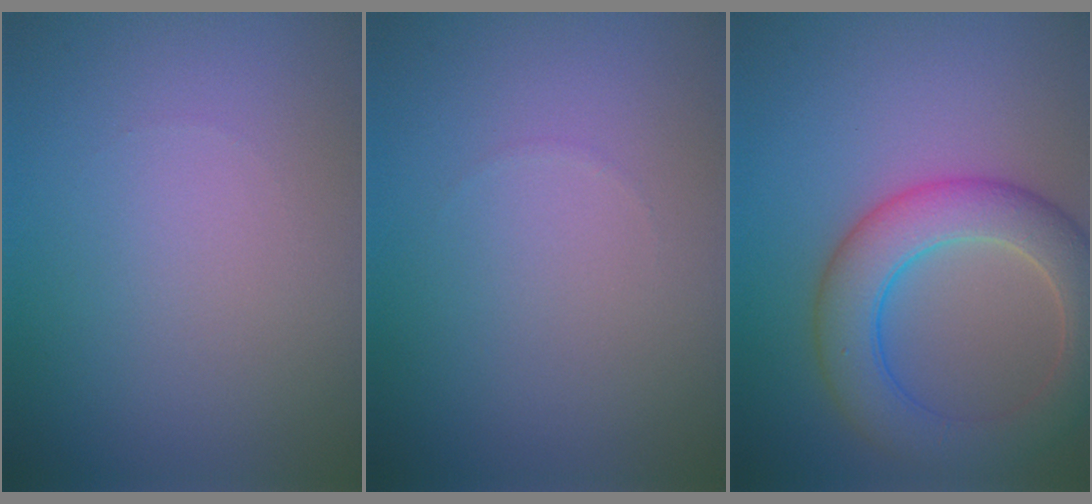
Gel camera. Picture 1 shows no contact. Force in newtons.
{"total": 0.0}
{"total": 6.8, "press": 6.7, "slide": 0.3}